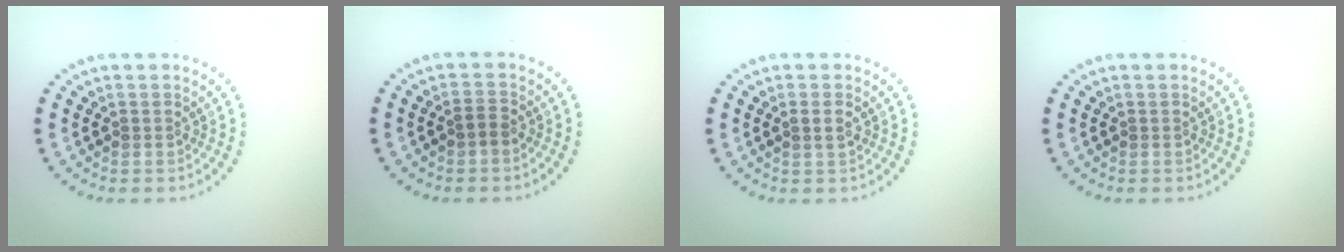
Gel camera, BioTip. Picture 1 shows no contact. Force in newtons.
{"total": 1.3, "press": 1.1, "slide": 0.6}
{"total": 1.2, "press": 1.0, "slide": 0.6}
{"total": 0.0}